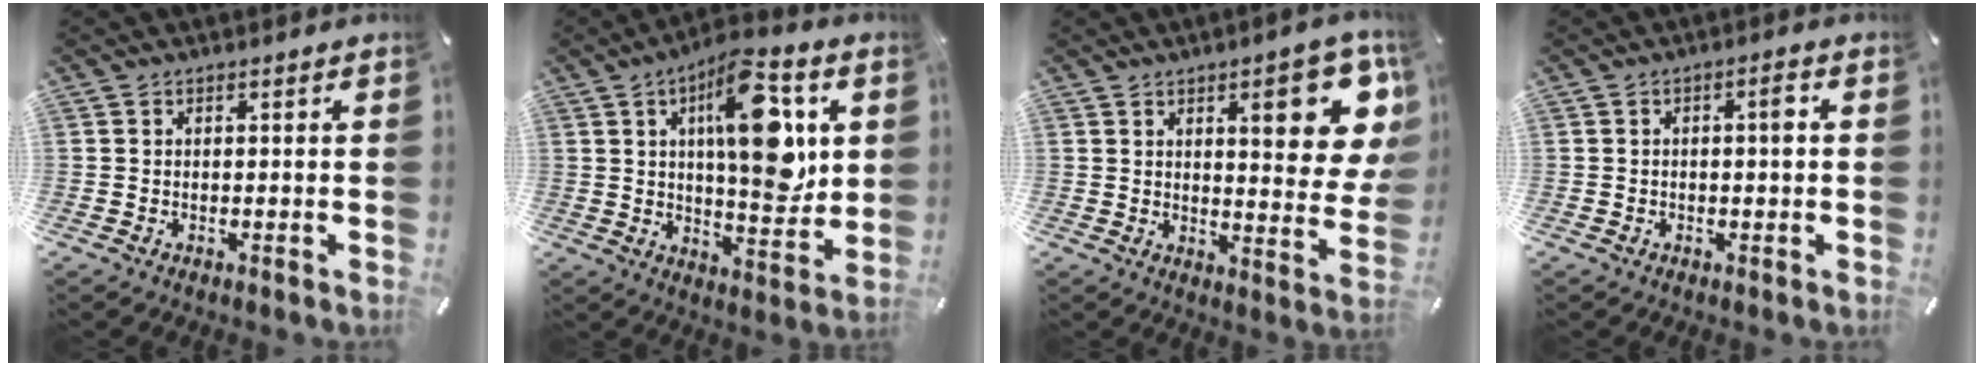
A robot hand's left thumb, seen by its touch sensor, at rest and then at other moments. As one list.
[{"total": 18.7, "force": [6.0, 7.8, 15.9], "torque": [-0.243, -0.022, 0.089]}, {"total": 16.4, "force": [7.3, 5.5, 13.6], "torque": [-0.168, -0.041, 0.106]}, {"total": 3.0, "force": [0.1, 0.9, 2.8], "torque": [-0.038, 0.004, -0.006]}]